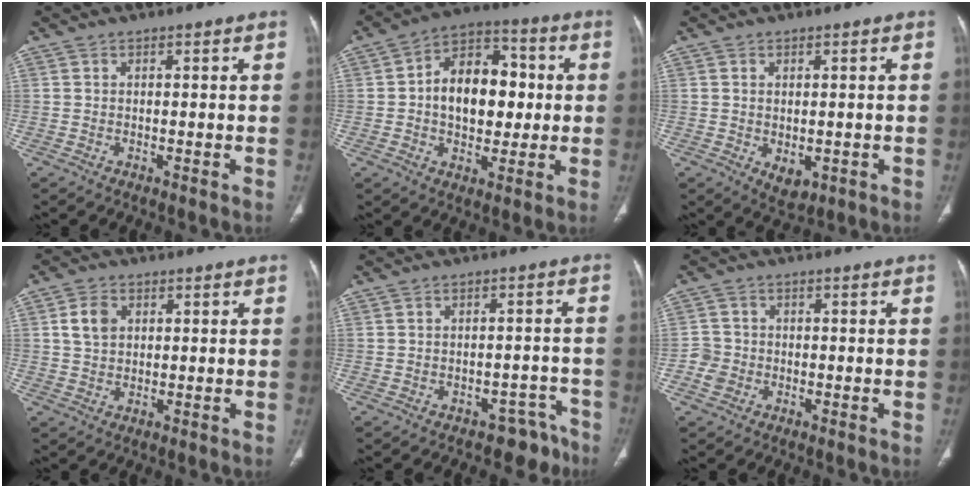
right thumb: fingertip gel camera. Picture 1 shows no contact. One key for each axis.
{"total": 14.8, "fx": 0.6, "fy": 10.1, "fz": 10.9, "tx": -0.123, "ty": 0.027, "tz": 0.004}
{"total": 3.8, "fx": -0.8, "fy": 2.5, "fz": 2.7, "tx": -0.032, "ty": -0.007, "tz": 0.003}
{"total": 4.5, "fx": 1.2, "fy": 3.4, "fz": 2.8, "tx": -0.045, "ty": 0.000, "tz": 0.023}
{"total": 5.5, "fx": -4.3, "fy": 3.3, "fz": 0.6, "tx": 0.021, "ty": 0.055, "tz": -0.054}
{"total": 3.1, "fx": -1.1, "fy": 2.8, "fz": 0.7, "tx": 0.001, "ty": 0.012, "tz": -0.027}